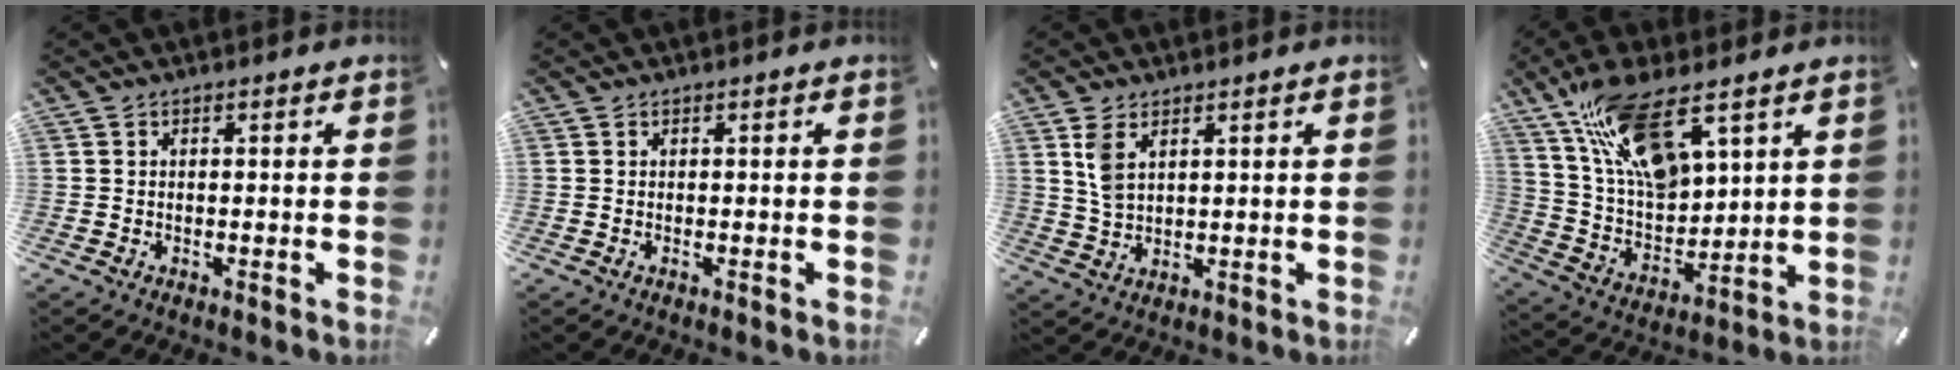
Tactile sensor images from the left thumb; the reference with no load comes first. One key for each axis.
{"total": 0.0}
{"total": 5.0, "fx": 2.2, "fy": 2.9, "fz": 3.4, "tx": -0.082, "ty": 0.003, "tz": 0.038}
{"total": 17.0, "fx": 10.7, "fy": 7.1, "fz": 11.2, "tx": -0.244, "ty": -0.048, "tz": 0.189}